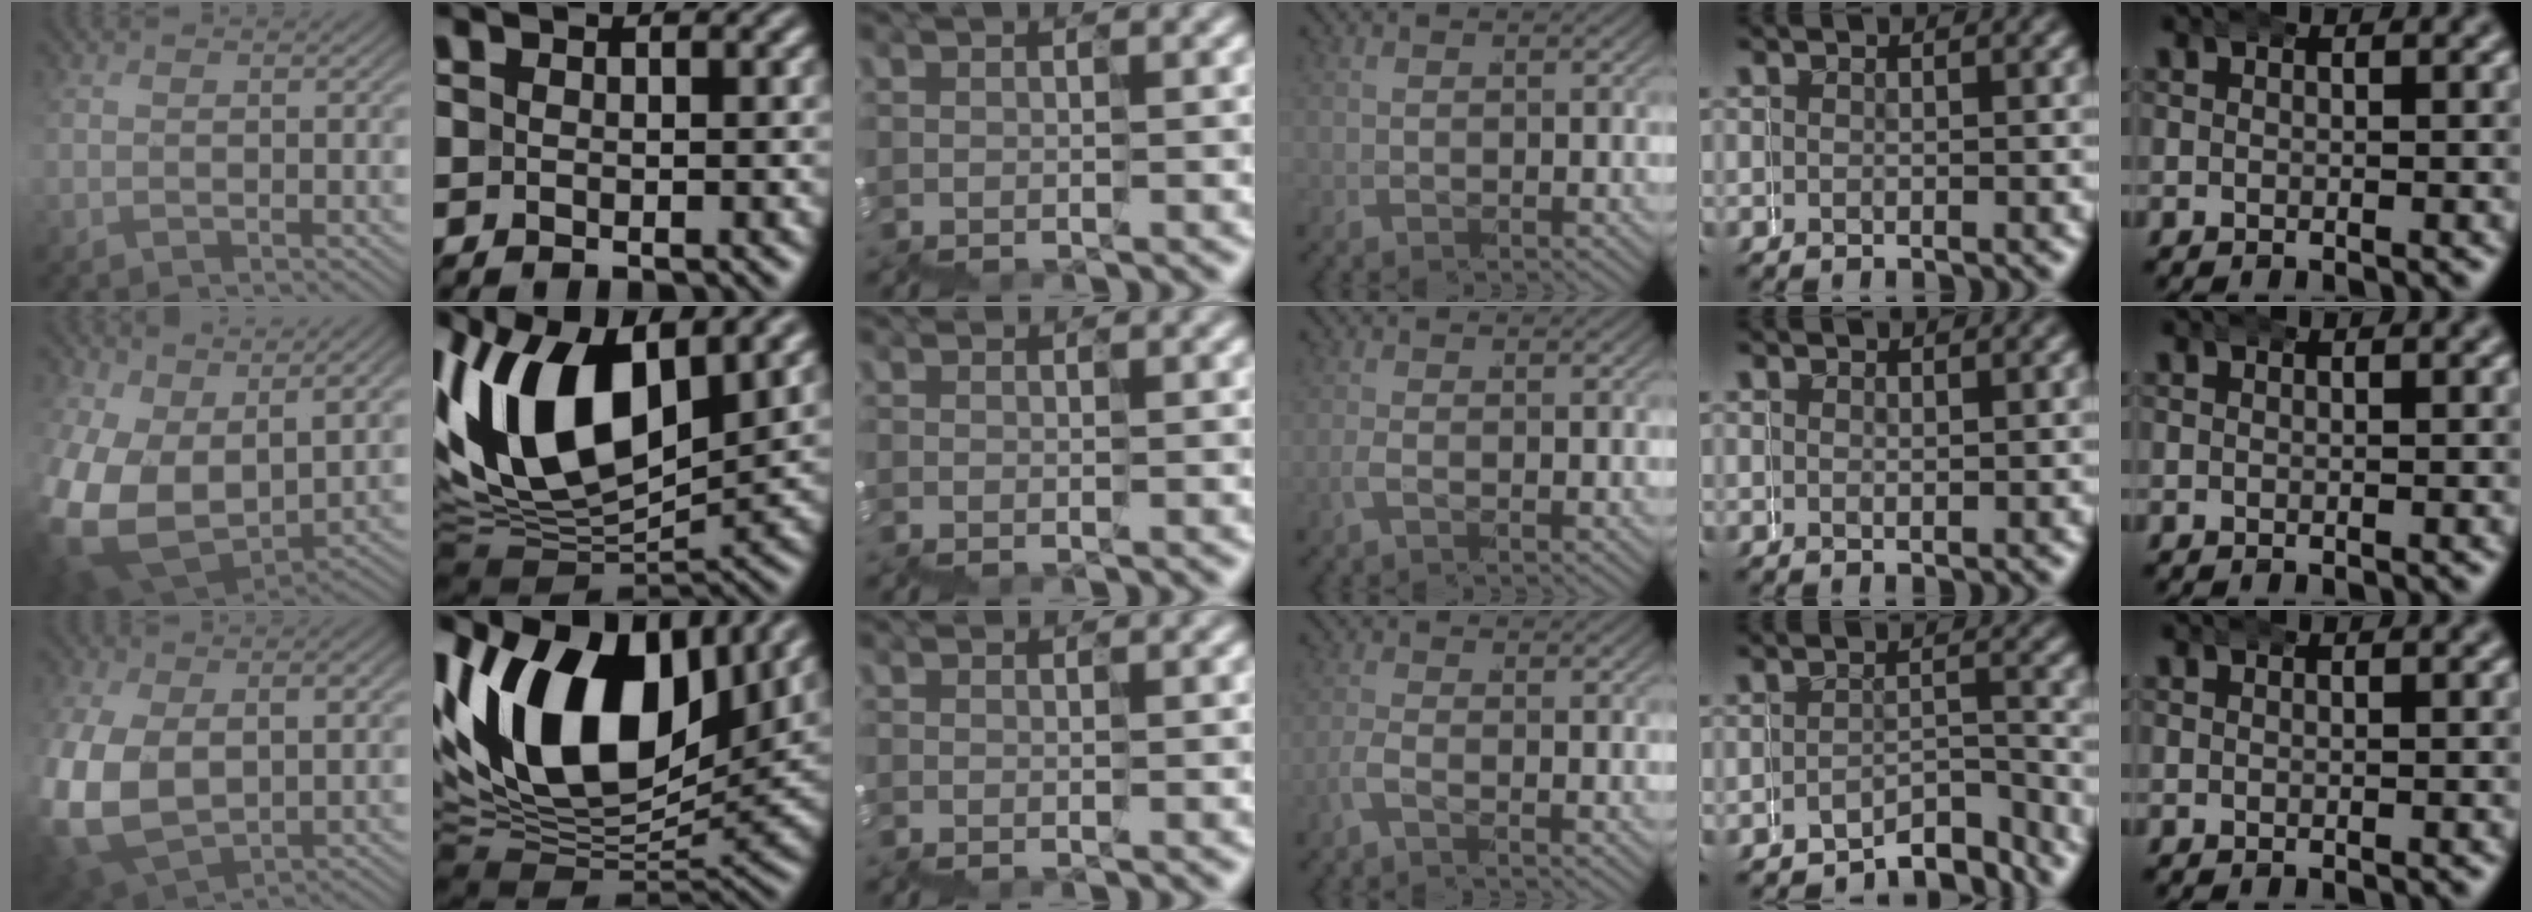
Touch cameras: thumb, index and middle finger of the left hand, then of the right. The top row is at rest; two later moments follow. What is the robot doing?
{"motion": "wrap", "object": "belt"}